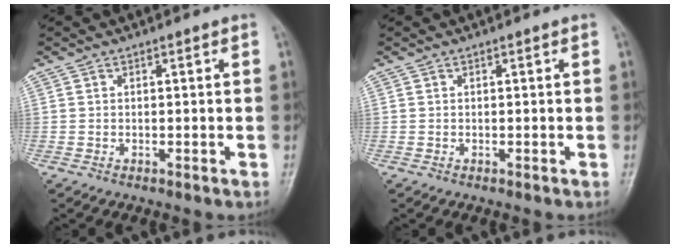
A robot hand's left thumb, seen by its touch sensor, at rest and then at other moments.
{"total": 0.0}